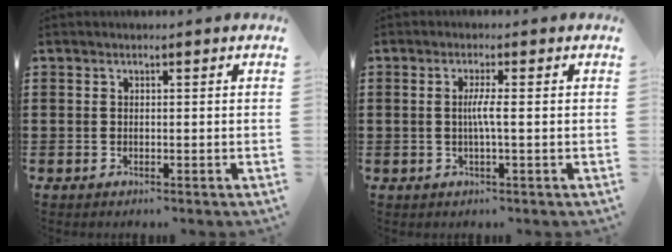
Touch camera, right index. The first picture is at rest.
{"total": 2.9, "force": [-0.1, -0.1, 2.9], "torque": [-0.055, -0.006, -0.004]}